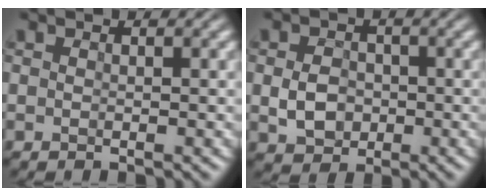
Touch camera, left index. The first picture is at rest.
{"total": 3.2, "force": [-0.7, 2.5, 2.0], "torque": [-0.040, 0.000, -0.008]}